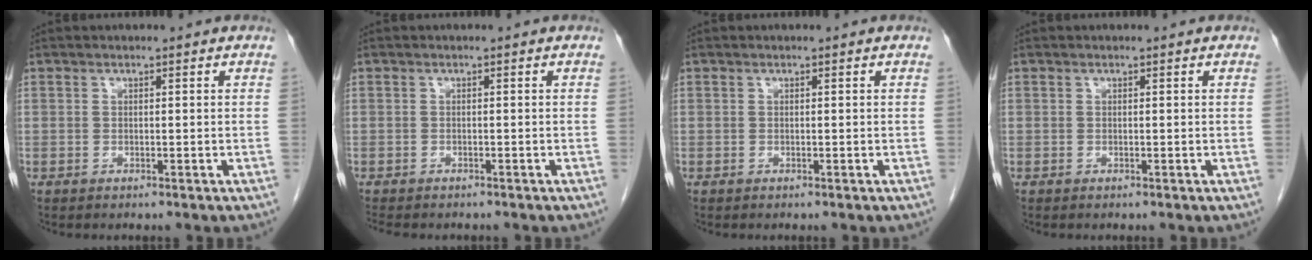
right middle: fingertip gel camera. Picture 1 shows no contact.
{"total": 5.1, "force": [-4.4, 1.6, 2.0], "torque": [-0.031, -0.008, -0.061]}
{"total": 0.0}
{"total": 0.0}